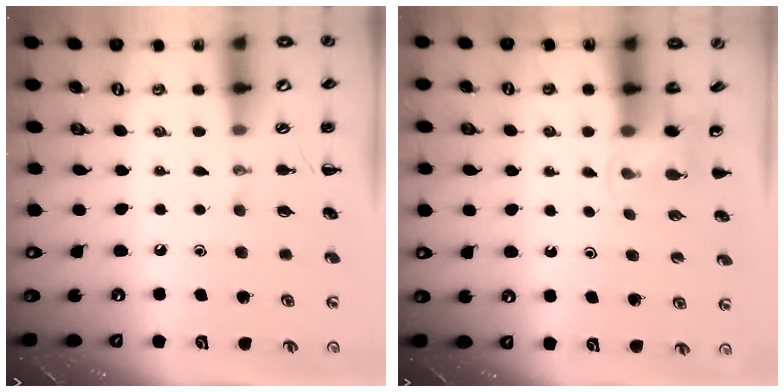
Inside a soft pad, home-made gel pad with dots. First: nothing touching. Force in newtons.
{"total": 3.2, "press": 2.9, "slide": 1.3}